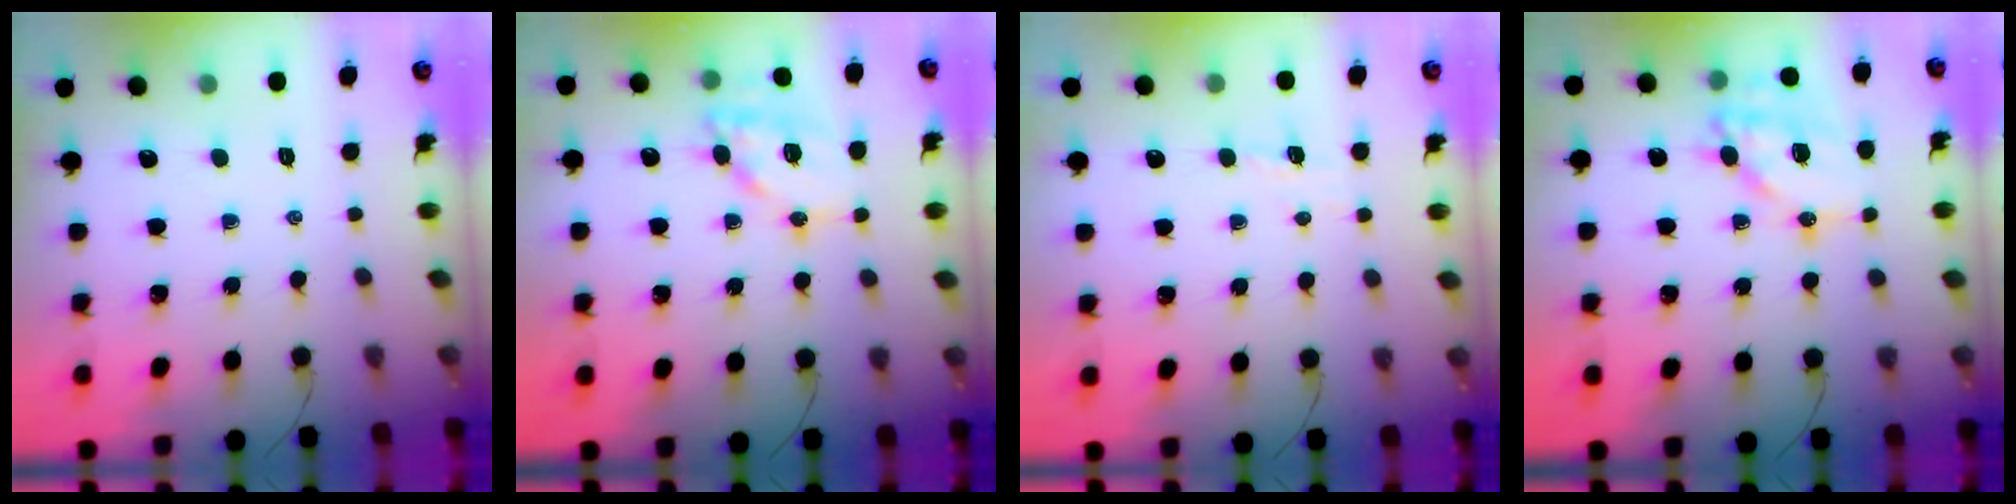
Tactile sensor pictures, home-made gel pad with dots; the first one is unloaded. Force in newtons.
{"total": 13.4, "press": 13.2, "slide": 2.2}
{"total": 2.5, "press": 2.4, "slide": 0.7}
{"total": 16.8, "press": 16.5, "slide": 3.4}